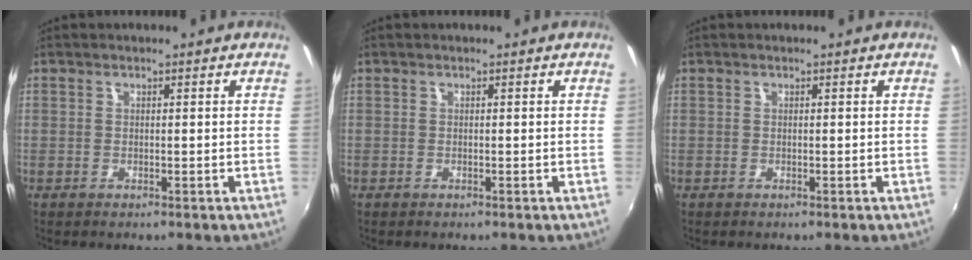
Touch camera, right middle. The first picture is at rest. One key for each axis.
{"total": 0.0}
{"total": 0.0}